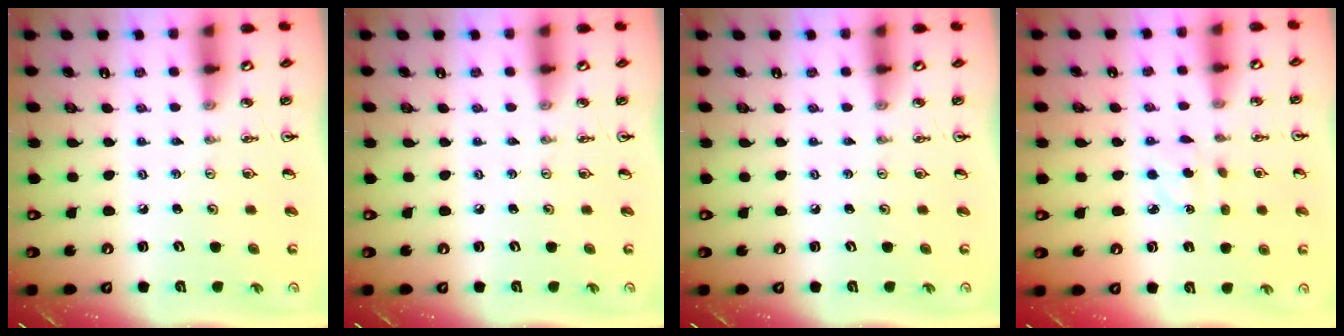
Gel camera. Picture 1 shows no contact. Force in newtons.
{"total": 0.0}
{"total": 0.0}
{"total": 4.0, "press": 3.9, "slide": 0.6}